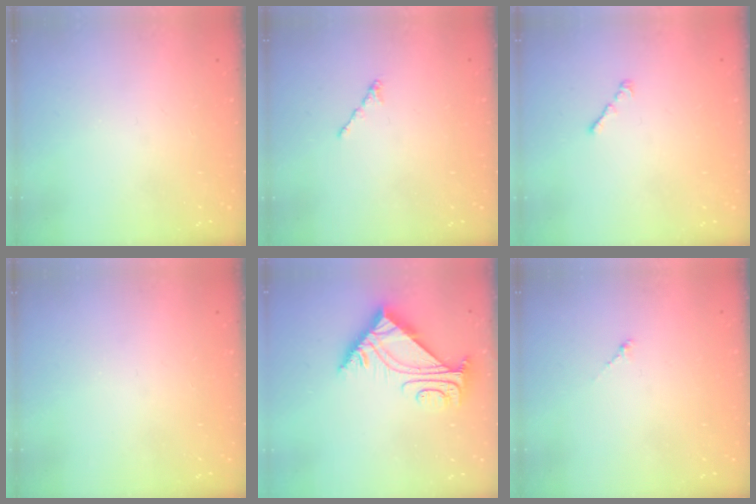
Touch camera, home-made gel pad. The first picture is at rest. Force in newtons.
{"total": 0.5, "press": 0.4, "slide": 0.3}
{"total": 1.0, "press": 0.9, "slide": 0.5}
{"total": 0.0}
{"total": 7.2, "press": 7.1, "slide": 0.9}
{"total": 0.8, "press": 0.6, "slide": 0.4}